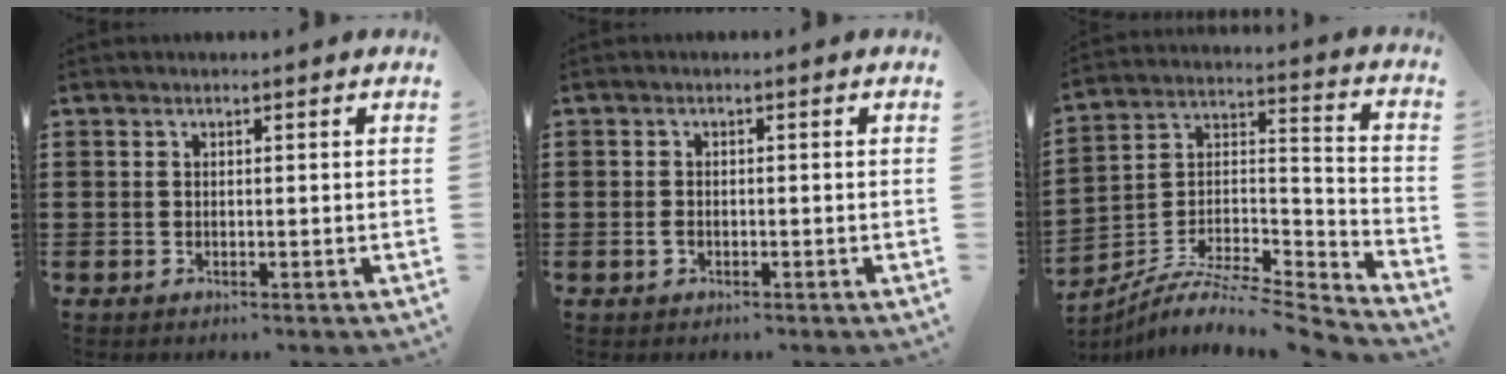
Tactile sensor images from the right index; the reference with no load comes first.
{"total": 1.3, "force": [-0.5, 0.8, 0.8], "torque": [-0.026, -0.004, -0.012]}
{"total": 6.7, "force": [-5.7, 2.0, 2.8], "torque": [-0.063, -0.006, -0.120]}